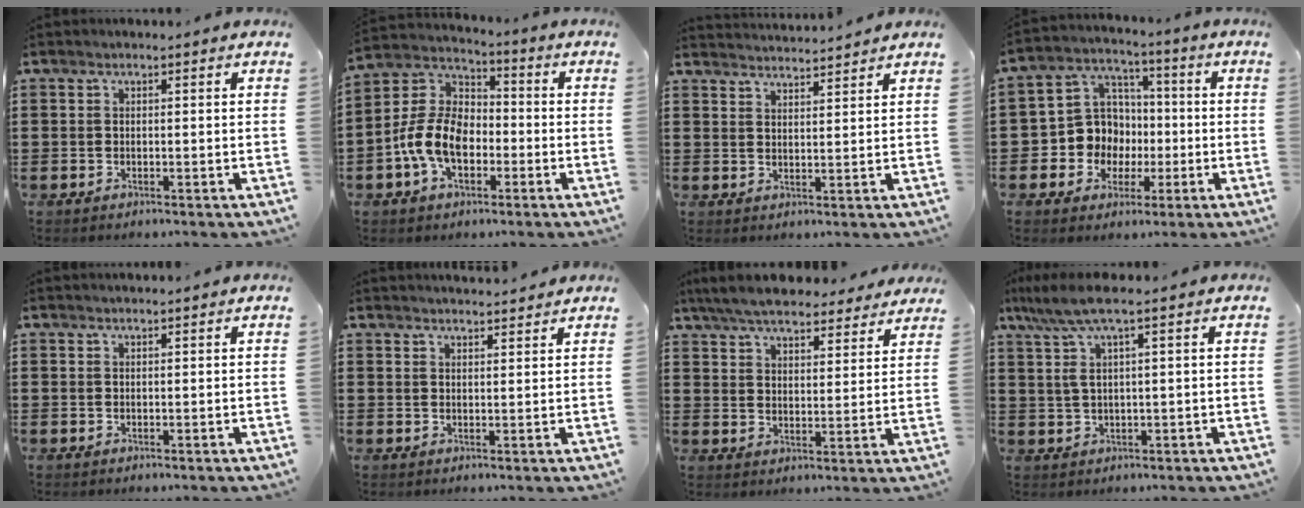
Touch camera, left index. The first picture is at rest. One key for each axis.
{"total": 9.7, "fx": -3.3, "fy": 6.2, "fz": 6.8, "tx": -0.178, "ty": 0.001, "tz": -0.073}
{"total": 2.8, "fx": 2.7, "fy": -0.4, "fz": -0.3, "tx": -0.004, "ty": -0.013, "tz": 0.051}
{"total": 8.5, "fx": -0.7, "fy": 8.3, "fz": 1.9, "tx": -0.088, "ty": 0.000, "tz": -0.011}
{"total": 0.5, "fx": 0.5, "fy": -0.1, "fz": 0.1, "tx": -0.003, "ty": -0.001, "tz": 0.011}
{"total": 2.2, "fx": 2.2, "fy": -0.1, "fz": -0.1, "tx": -0.003, "ty": -0.003, "tz": 0.042}
{"total": 6.6, "fx": 6.2, "fy": 1.0, "fz": 2.0, "tx": -0.063, "ty": -0.020, "tz": 0.113}
{"total": 5.1, "fx": 2.4, "fy": 0.2, "fz": 4.5, "tx": -0.111, "ty": -0.007, "tz": 0.034}